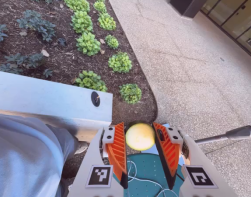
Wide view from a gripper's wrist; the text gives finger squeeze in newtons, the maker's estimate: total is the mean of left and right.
{"total": 8.8, "left": 8.7, "right": 8.9}